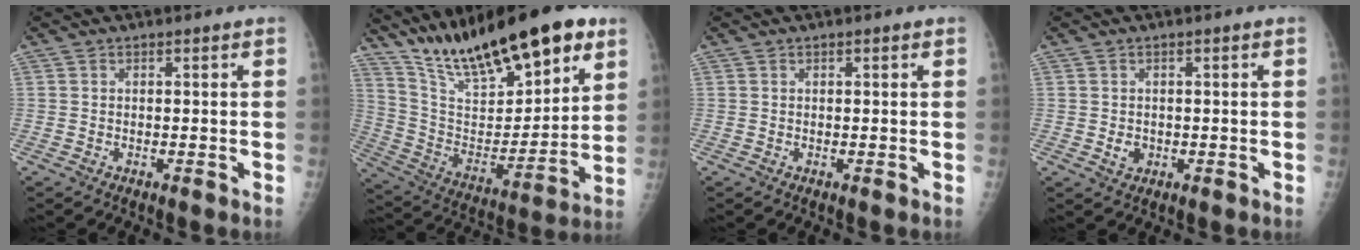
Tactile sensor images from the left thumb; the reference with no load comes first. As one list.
[{"total": 26.4, "force": [17.6, 8.9, 17.5], "torque": [-0.249, -0.053, 0.302]}, {"total": 0.5, "force": [0.3, 0.2, 0.4], "torque": [-0.006, 0.001, 0.003]}, {"total": 2.1, "force": [-0.2, 1.8, 1.1], "torque": [-0.009, 0.001, 0.002]}]